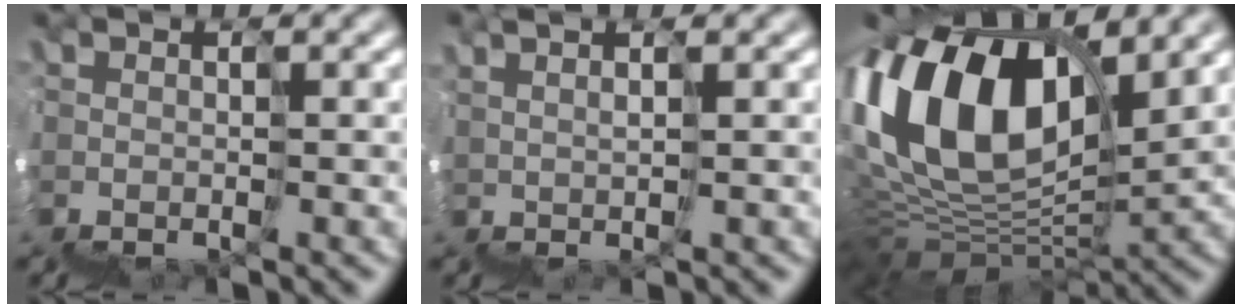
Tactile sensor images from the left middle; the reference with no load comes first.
{"total": 3.4, "force": [3.2, -0.1, 1.0], "torque": [-0.004, 0.025, 0.066]}
{"total": 10.2, "force": [7.3, 4.2, 5.7], "torque": [-0.106, 0.043, 0.120]}